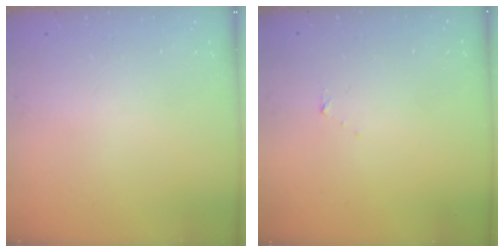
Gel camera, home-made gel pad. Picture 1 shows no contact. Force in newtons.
{"total": 3.2, "press": 3.1, "slide": 0.3}